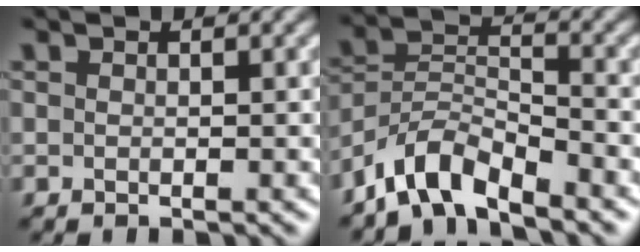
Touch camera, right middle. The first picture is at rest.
{"total": 5.4, "force": [-4.4, 1.8, 2.6], "torque": [-0.040, 0.002, -0.093]}